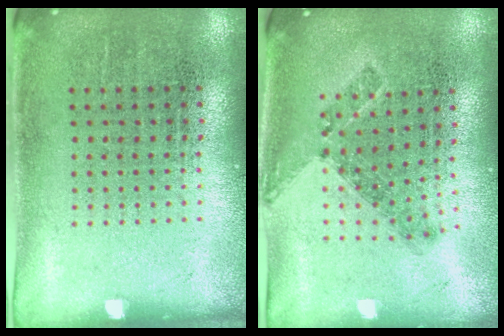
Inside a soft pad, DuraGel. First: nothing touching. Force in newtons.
{"total": 0.8, "press": 0.8, "slide": 0.3}